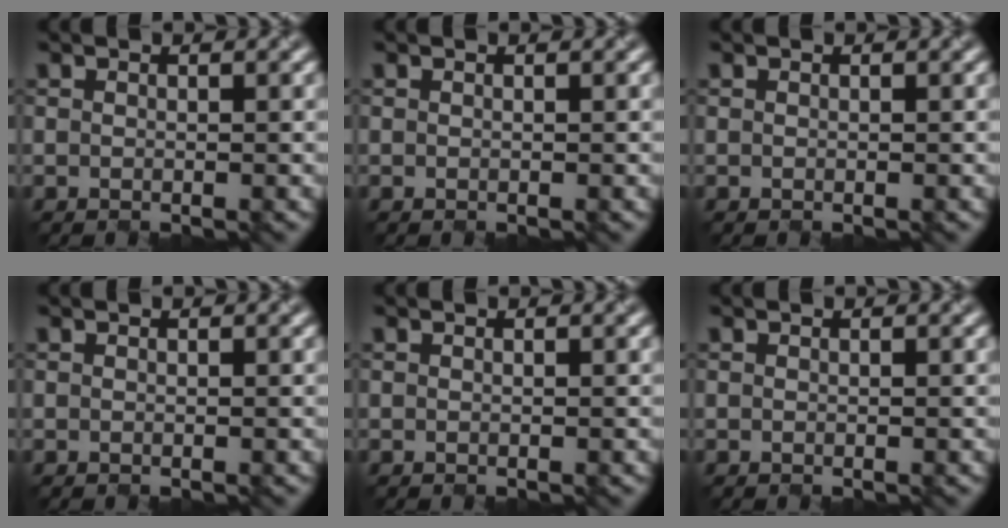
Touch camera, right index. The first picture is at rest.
{"total": 0.0}
{"total": 0.0}
{"total": 0.0}
{"total": 0.0}
{"total": 0.0}